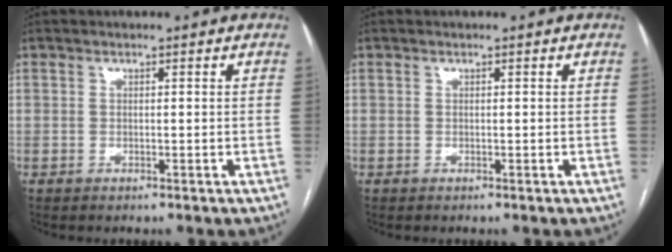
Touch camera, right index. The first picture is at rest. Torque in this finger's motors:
{"motor_torque": [0.00, 0.00, 0.00, 0.00]}